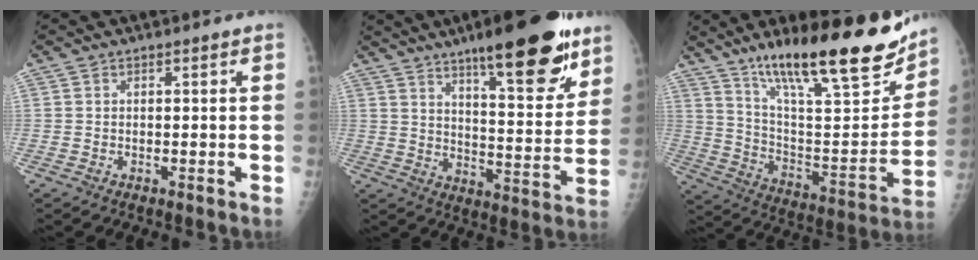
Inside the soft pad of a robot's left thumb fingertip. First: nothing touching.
{"total": 19.9, "force": [12.8, 5.1, 14.4], "torque": [-0.173, -0.067, 0.192]}
{"total": 27.3, "force": [18.4, 6.6, 19.1], "torque": [-0.267, -0.069, 0.301]}